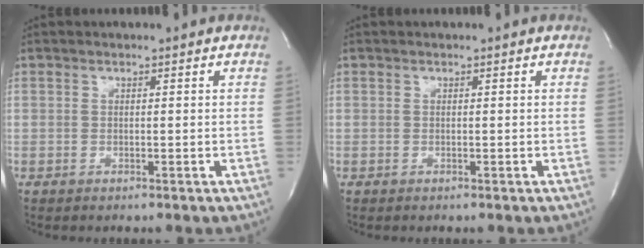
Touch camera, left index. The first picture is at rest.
{"total": 0.0}